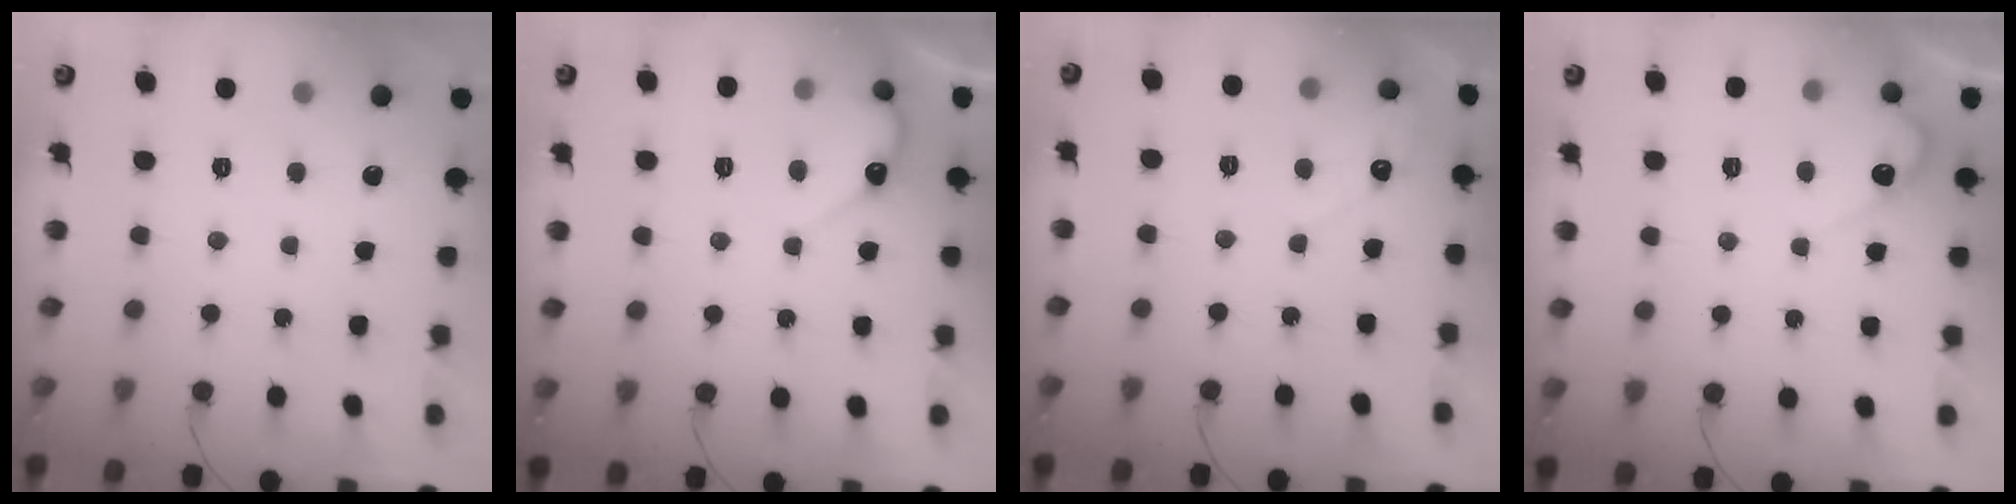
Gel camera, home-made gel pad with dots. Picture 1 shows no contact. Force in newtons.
{"total": 5.3, "press": 5.2, "slide": 0.5}
{"total": 2.5, "press": 2.5, "slide": 0.1}
{"total": 3.9, "press": 3.9, "slide": 0.3}